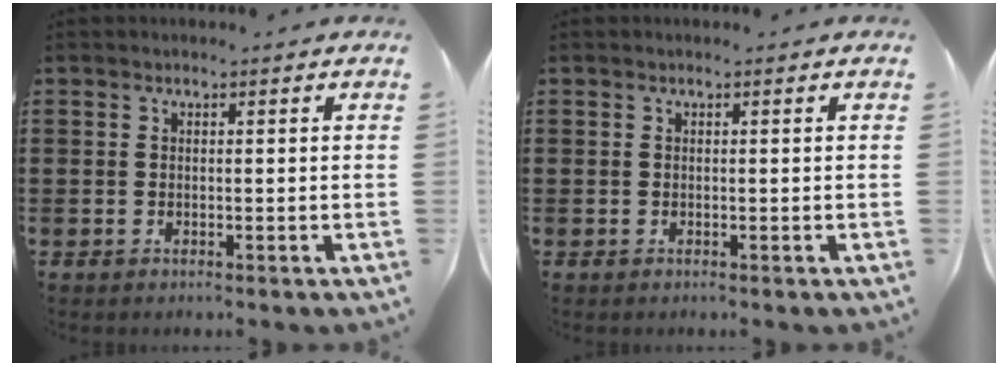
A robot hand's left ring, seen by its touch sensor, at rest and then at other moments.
{"total": 0.0}